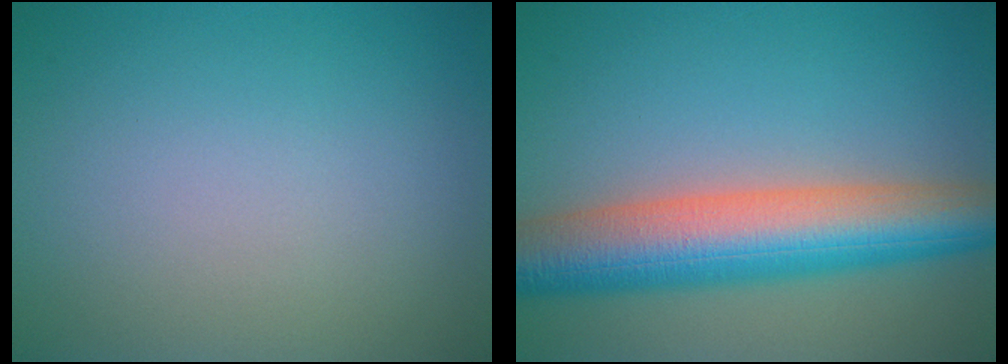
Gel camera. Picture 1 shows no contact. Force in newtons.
{"total": 9.8, "press": 9.8, "slide": 0.2}